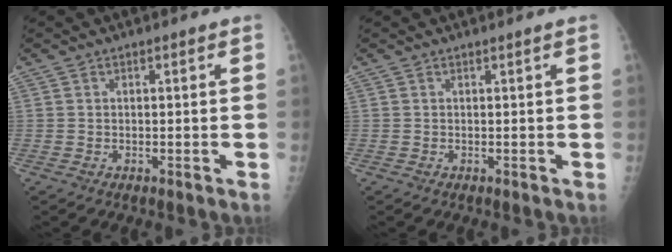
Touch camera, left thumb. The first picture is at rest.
{"total": 0.0}